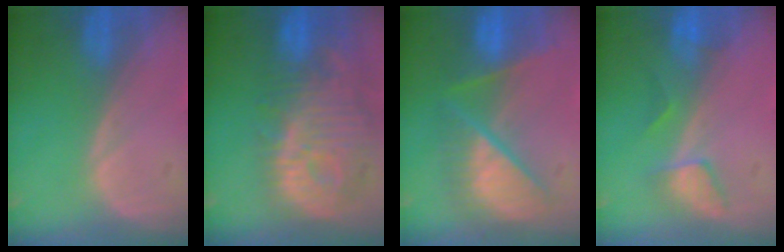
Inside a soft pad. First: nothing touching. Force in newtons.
{"total": 13.0, "press": 11.3, "slide": 6.3}
{"total": 9.0, "press": 9.0, "slide": 0.9}
{"total": 3.2, "press": 3.1, "slide": 0.3}